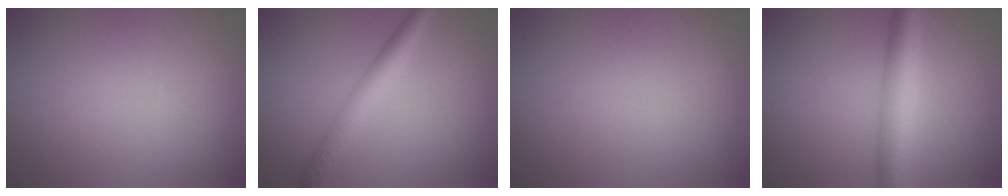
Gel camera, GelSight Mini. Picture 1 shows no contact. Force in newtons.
{"total": 3.7, "press": 3.7, "slide": 0.1}
{"total": 0.0}
{"total": 5.0, "press": 5.0, "slide": 0.0}